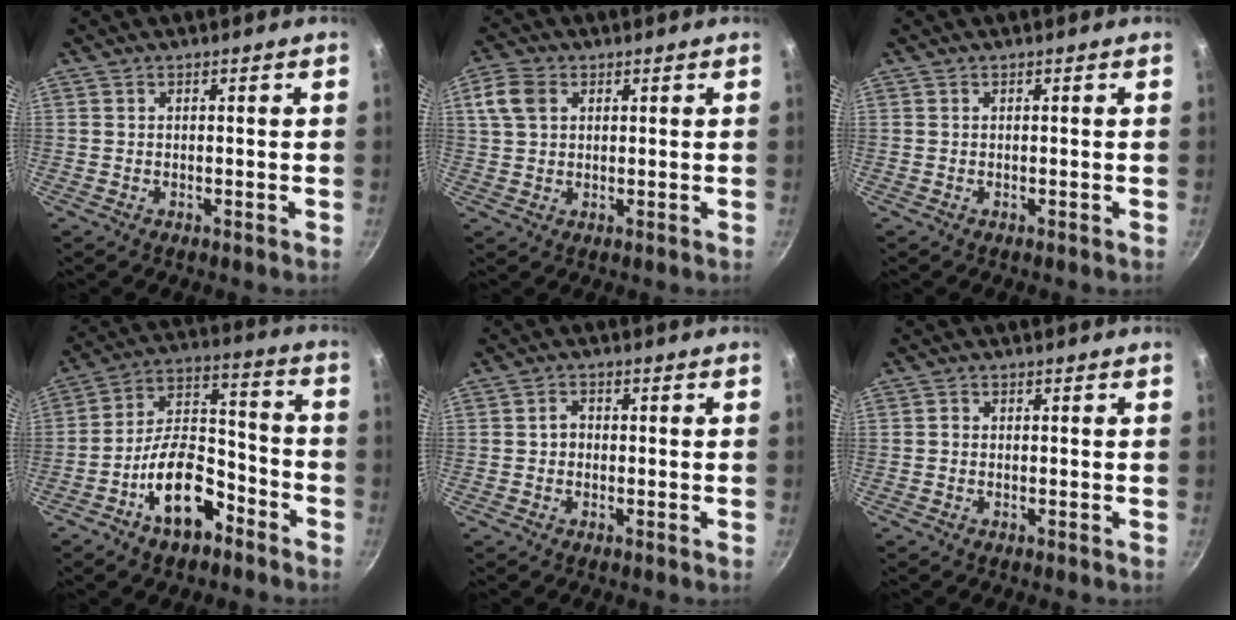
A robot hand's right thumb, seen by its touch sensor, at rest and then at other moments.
{"total": 6.2, "force": [2.1, 4.5, 3.8], "torque": [-0.068, 0.005, 0.034]}
{"total": 0.0}
{"total": 14.9, "force": [-7.9, 7.8, 9.9], "torque": [-0.135, 0.080, -0.139]}
{"total": 2.0, "force": [-0.2, 1.7, 1.0], "torque": [-0.010, 0.009, -0.005]}
{"total": 0.6, "force": [-0.2, 0.6, 0.2], "torque": [-0.002, 0.003, -0.004]}